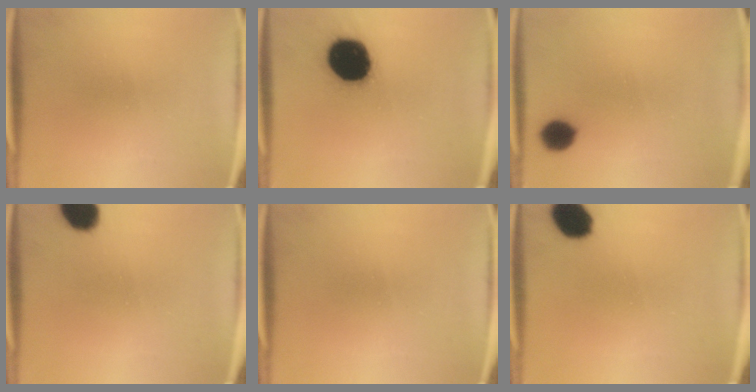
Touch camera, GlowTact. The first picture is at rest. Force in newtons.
{"total": 19.6}
{"total": 6.2}
{"total": 7.7}
{"total": 0.0}
{"total": 8.5}